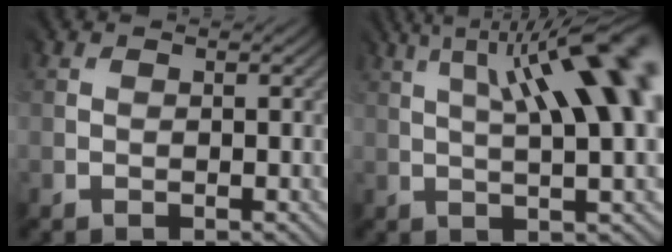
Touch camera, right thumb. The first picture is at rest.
{"total": 14.4, "force": [3.6, 4.1, 13.3], "torque": [-0.190, 0.032, 0.062]}